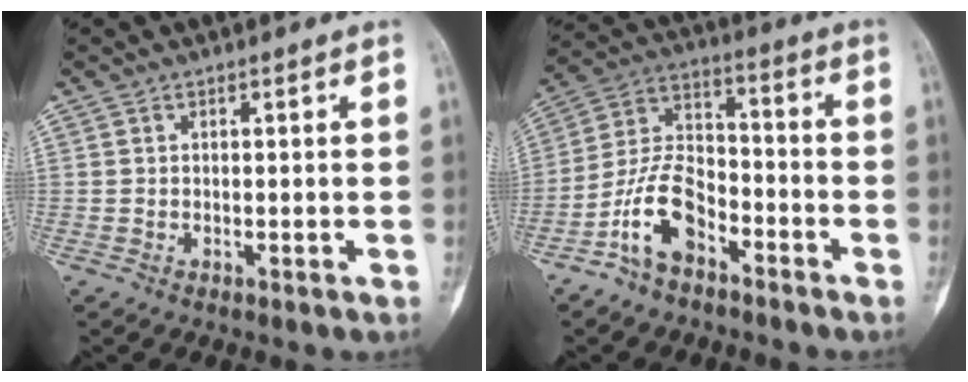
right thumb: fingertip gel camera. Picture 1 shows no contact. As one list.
[{"total": 11.5, "force": [-6.4, 6.3, 7.2], "torque": [-0.137, 0.057, -0.130]}]